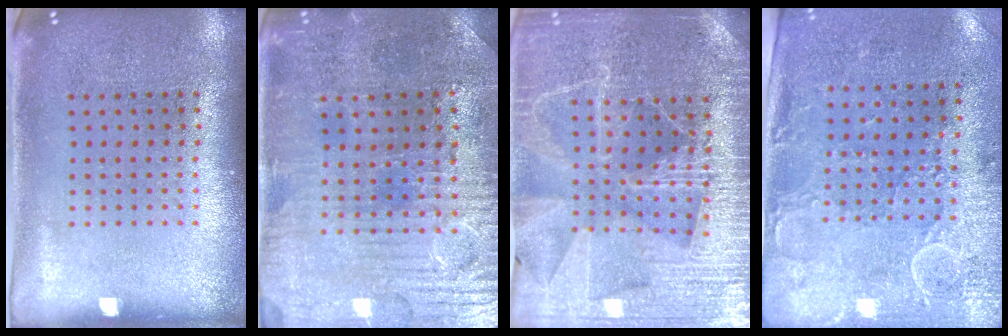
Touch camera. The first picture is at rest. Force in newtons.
{"total": 2.2, "press": 2.2, "slide": 0.5}
{"total": 4.4, "press": 4.1, "slide": 1.6}
{"total": 2.9, "press": 2.4, "slide": 1.7}